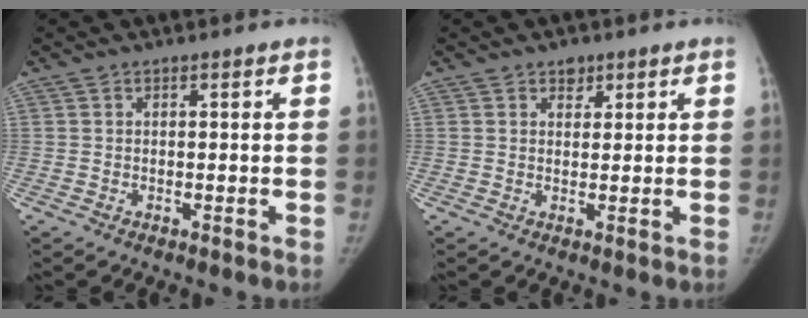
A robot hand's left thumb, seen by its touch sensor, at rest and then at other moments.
{"total": 2.2, "force": [1.4, 1.5, 0.7], "torque": [0.005, -0.007, 0.018]}